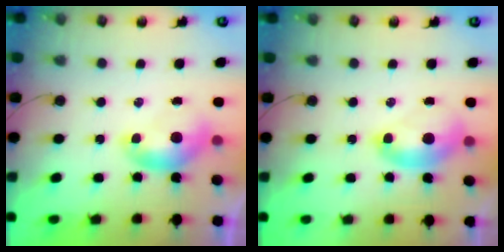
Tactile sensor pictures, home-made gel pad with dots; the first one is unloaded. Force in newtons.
{"total": 2.6, "press": 2.6, "slide": 0.5}